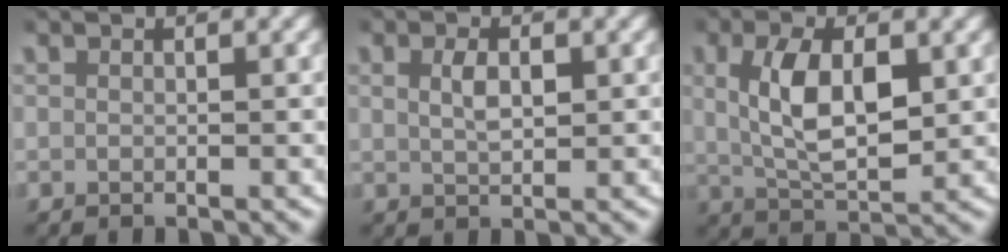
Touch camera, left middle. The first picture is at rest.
{"total": 2.0, "force": [0.5, 0.9, 1.7], "torque": [-0.031, -0.004, 0.013]}
{"total": 5.9, "force": [0.8, 2.8, 5.2], "torque": [-0.097, -0.011, 0.020]}